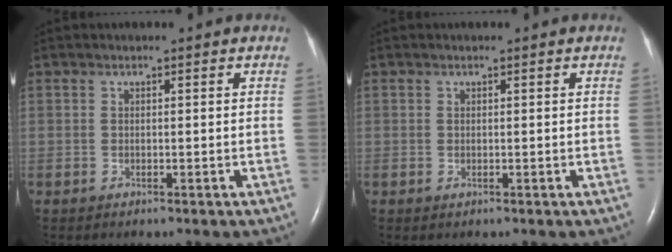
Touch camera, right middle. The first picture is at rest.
{"total": 0.0}